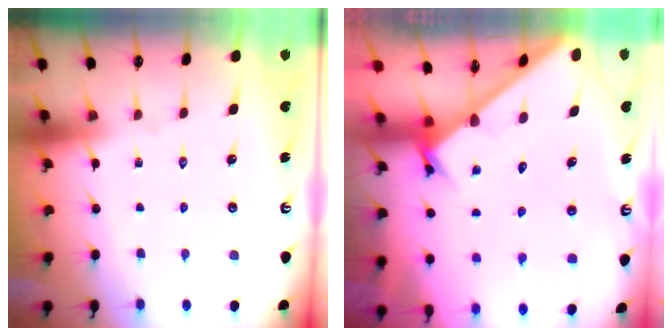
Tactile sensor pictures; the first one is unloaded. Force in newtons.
{"total": 2.6, "press": 2.6, "slide": 0.3}